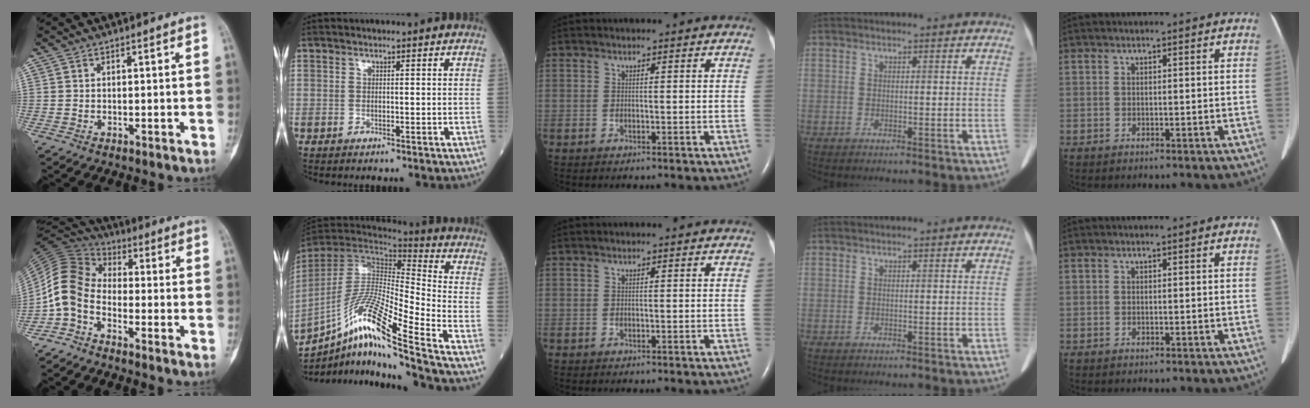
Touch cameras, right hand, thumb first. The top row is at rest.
{"thumb": {"total": 8.3, "force": [-3.6, 5.4, 5.2], "torque": [-0.101, 0.054, -0.092]}, "index": {"total": 19.5, "force": [-13.4, -1.0, 14.1], "torque": [-0.303, -0.022, -0.256]}}